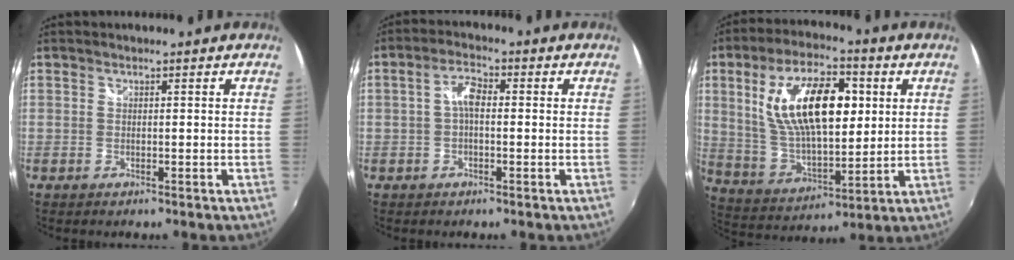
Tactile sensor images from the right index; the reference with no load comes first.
{"total": 3.7, "force": [-0.2, 1.7, 3.3], "torque": [-0.065, 0.013, -0.004]}
{"total": 19.2, "force": [4.9, 8.7, 16.5], "torque": [-0.304, 0.013, 0.099]}